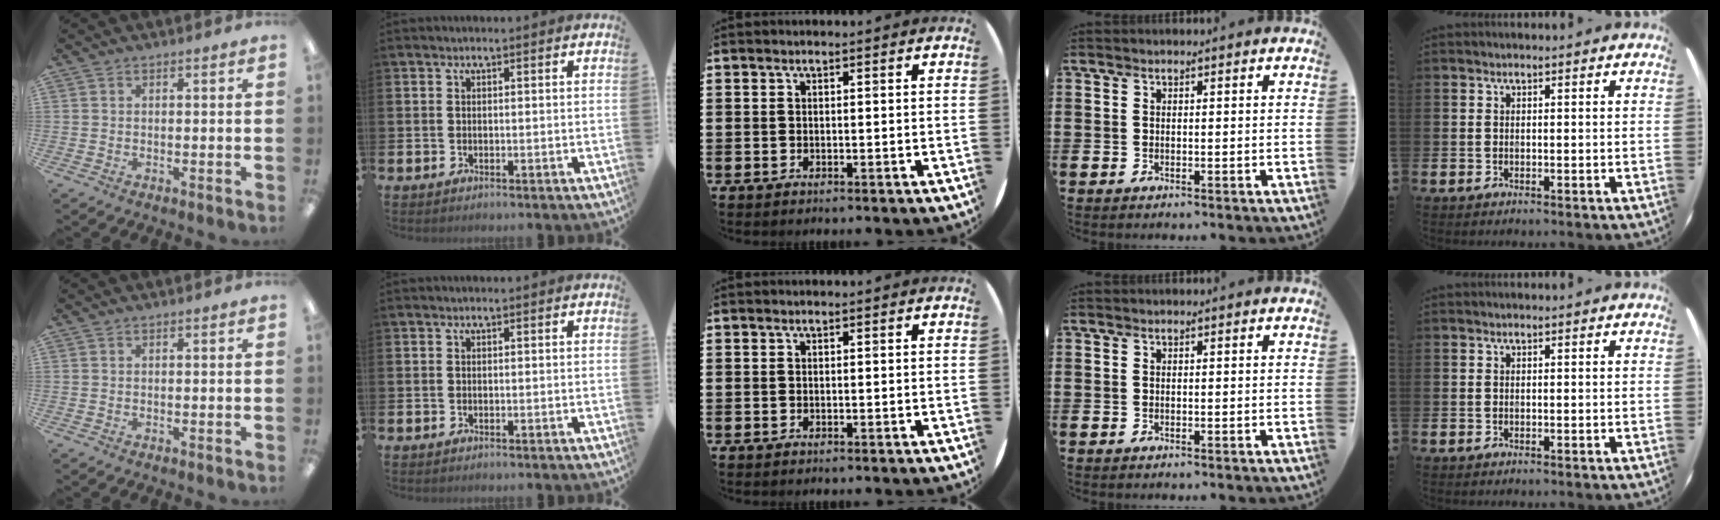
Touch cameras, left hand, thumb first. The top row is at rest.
{}